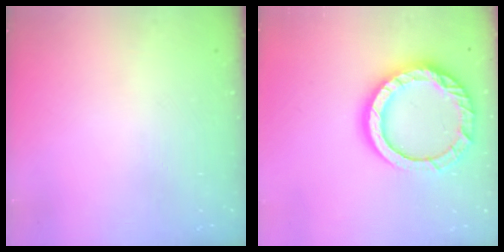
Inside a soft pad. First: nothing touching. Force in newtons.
{"total": 17.4, "press": 17.3, "slide": 1.8}